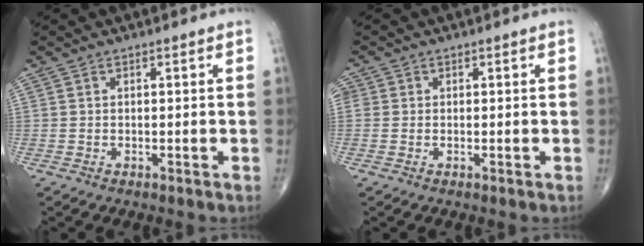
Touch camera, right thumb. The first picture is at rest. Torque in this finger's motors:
{"motor_torque": [0.08, 0.18, 0.21, 0.14, 0.02]}